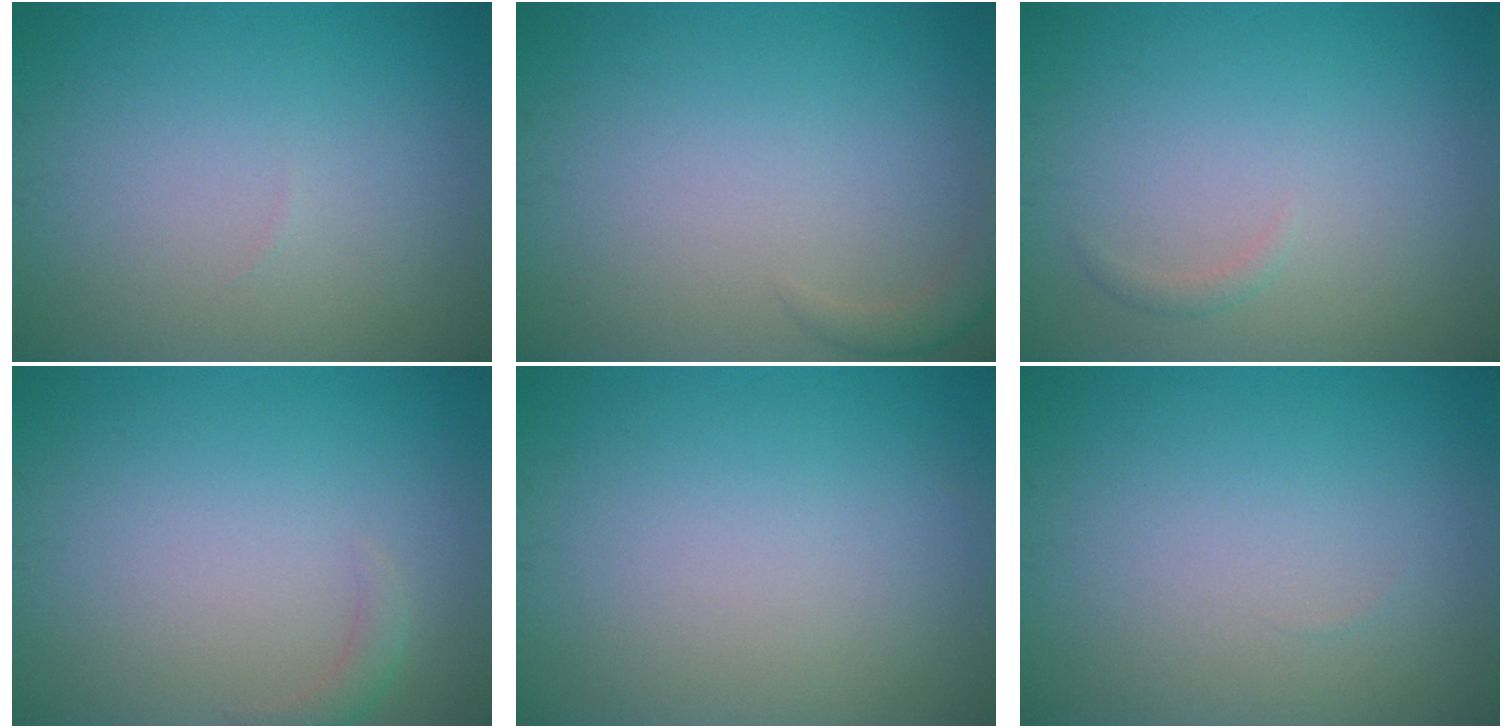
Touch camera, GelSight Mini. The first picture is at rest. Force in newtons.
{"total": 1.4, "press": 1.4, "slide": 0.2}
{"total": 0.7, "press": 0.7, "slide": 0.0}
{"total": 1.2, "press": 1.1, "slide": 0.2}
{"total": 0.0}
{"total": 0.0}